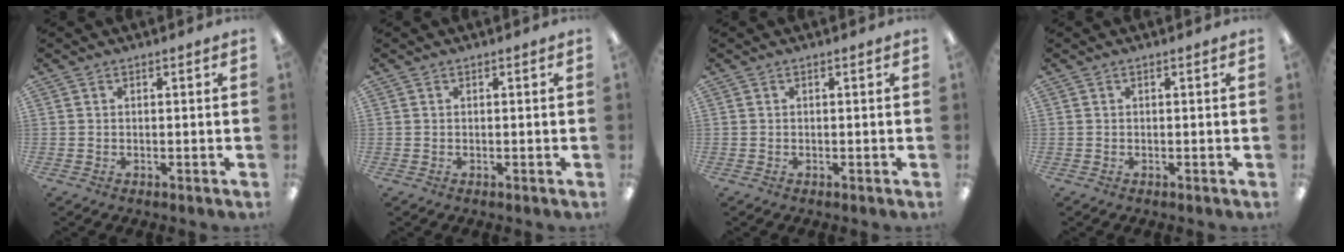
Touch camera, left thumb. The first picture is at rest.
{"total": 0.0}
{"total": 0.0}
{"total": 0.0}